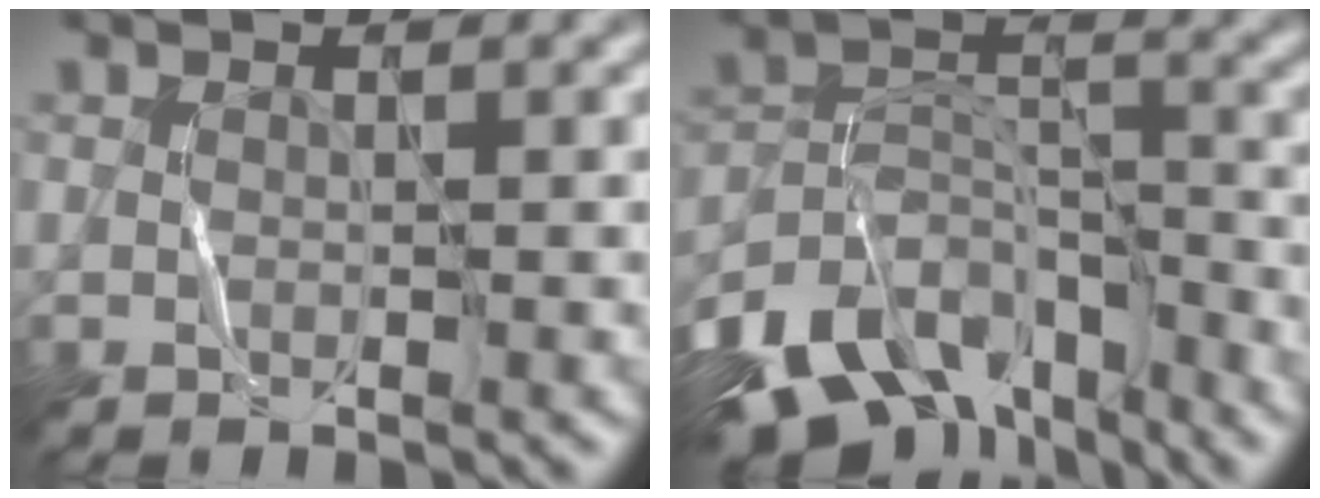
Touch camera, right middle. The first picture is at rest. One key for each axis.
{"total": 10.6, "fx": -8.4, "fy": 4.6, "fz": 4.6, "tx": -0.100, "ty": 0.002, "tz": -0.149}